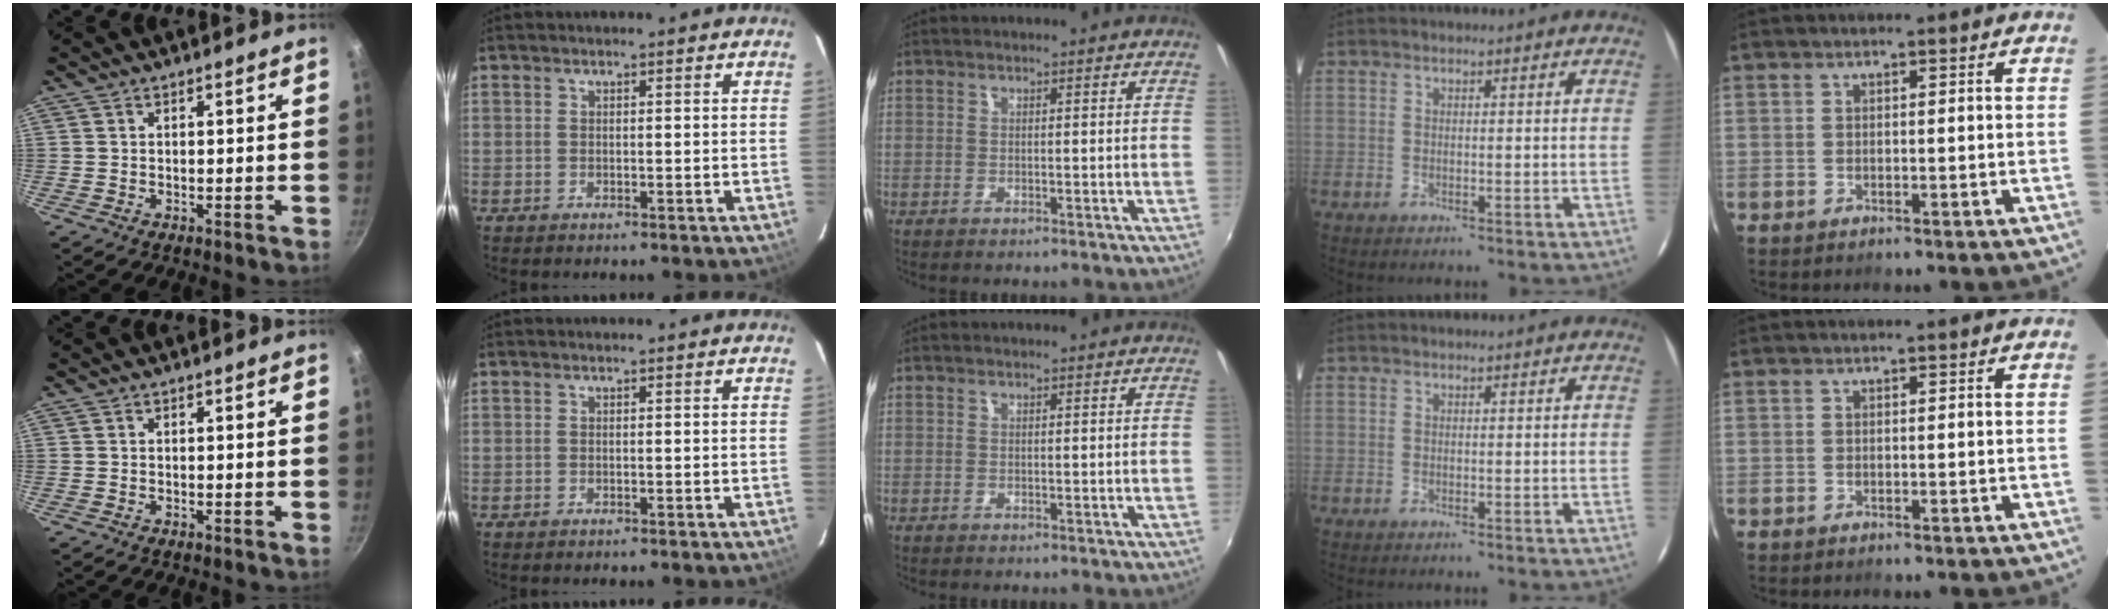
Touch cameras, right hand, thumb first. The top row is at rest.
{}